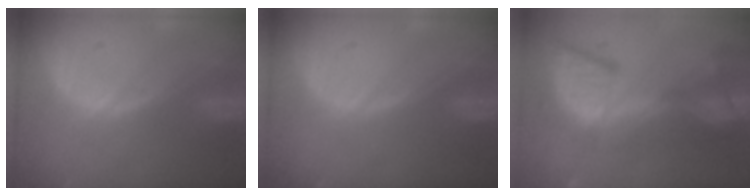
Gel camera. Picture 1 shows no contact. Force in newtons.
{"total": 0.0}
{"total": 13.2, "press": 11.2, "slide": 7.0}